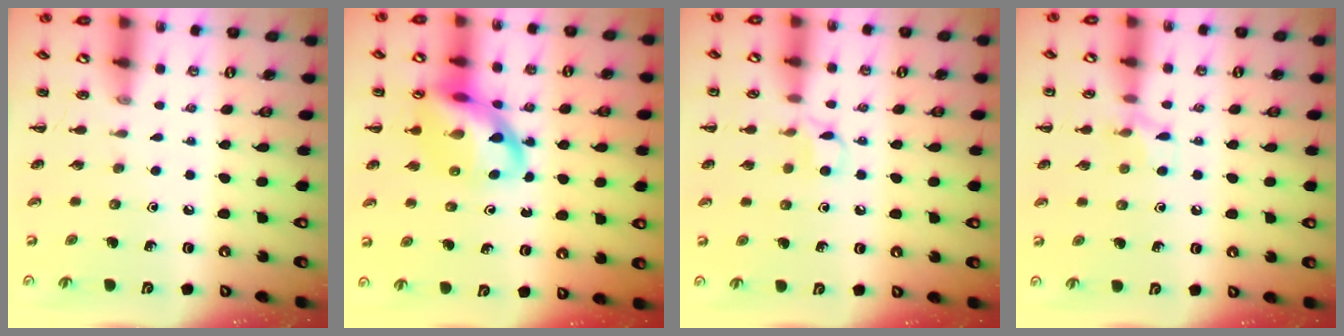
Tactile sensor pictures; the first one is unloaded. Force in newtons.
{"total": 14.6, "press": 14.1, "slide": 3.8}
{"total": 4.8, "press": 4.7, "slide": 1.0}
{"total": 6.5, "press": 6.1, "slide": 2.3}